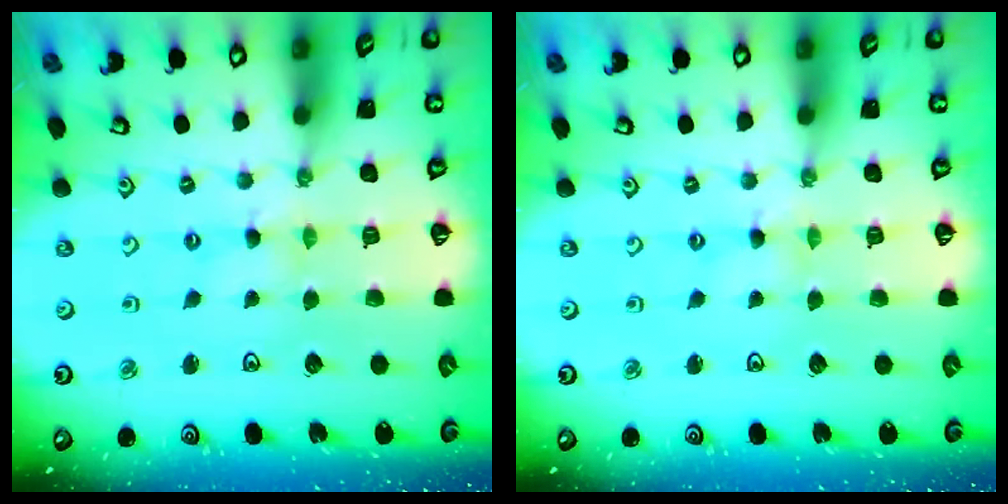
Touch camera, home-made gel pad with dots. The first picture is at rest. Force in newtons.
{"total": 0.0}